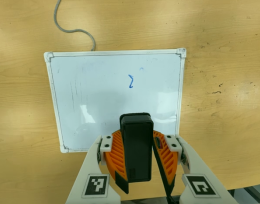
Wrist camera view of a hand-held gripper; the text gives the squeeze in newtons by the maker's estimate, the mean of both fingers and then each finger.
{"total": 7.9, "left": 8.6, "right": 7.2}